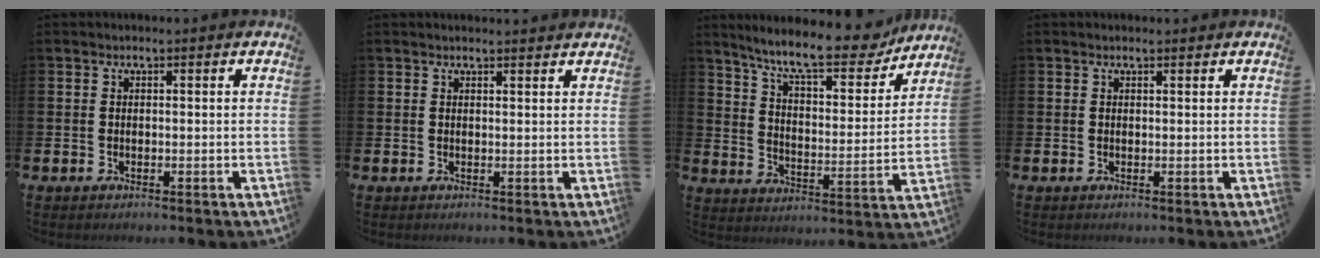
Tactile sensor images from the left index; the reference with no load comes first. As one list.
[{"total": 1.0, "force": [1.0, 0.0, 0.1], "torque": [0.006, -0.003, 0.016]}, {"total": 10.9, "force": [9.6, 2.3, 4.7], "torque": [-0.108, -0.061, 0.161]}, {"total": 0.5, "force": [0.5, 0.1, 0.1], "torque": [0.006, -0.002, 0.007]}]